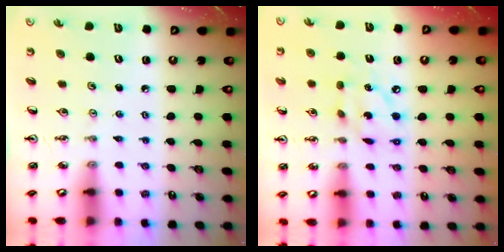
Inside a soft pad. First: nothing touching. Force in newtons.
{"total": 9.6, "press": 9.6, "slide": 0.5}